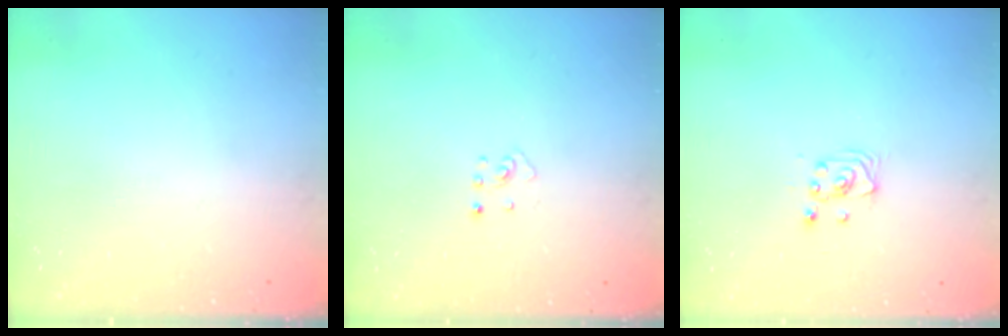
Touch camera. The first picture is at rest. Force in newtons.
{"total": 2.5, "press": 2.4, "slide": 0.5}
{"total": 2.2, "press": 2.2, "slide": 0.3}